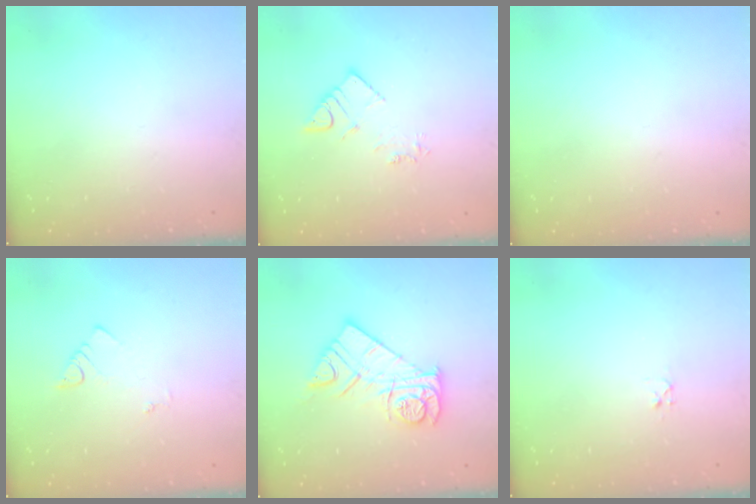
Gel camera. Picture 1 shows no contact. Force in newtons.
{"total": 6.3, "press": 6.3, "slide": 0.4}
{"total": 0.8, "press": 0.8, "slide": 0.1}
{"total": 2.1, "press": 2.1, "slide": 0.3}
{"total": 13.9, "press": 13.8, "slide": 1.4}
{"total": 3.2, "press": 3.2, "slide": 0.4}